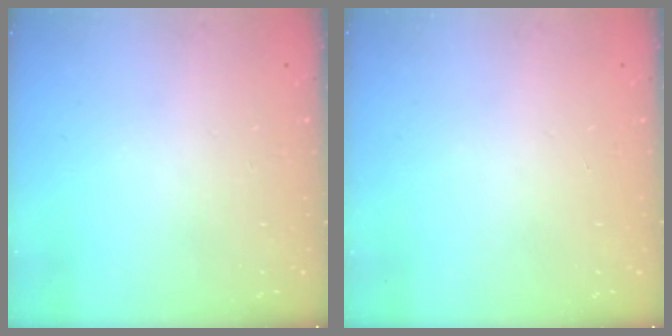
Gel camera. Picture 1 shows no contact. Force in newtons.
{"total": 0.0}